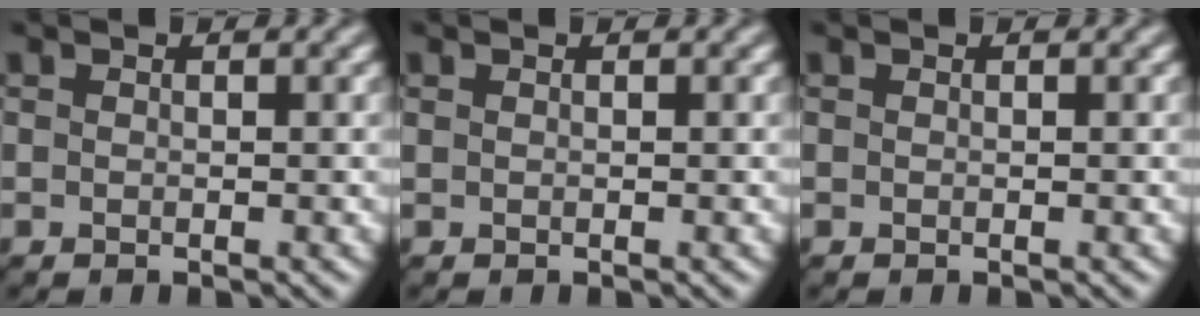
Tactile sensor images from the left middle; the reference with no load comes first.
{"total": 0.0}
{"total": 0.0}